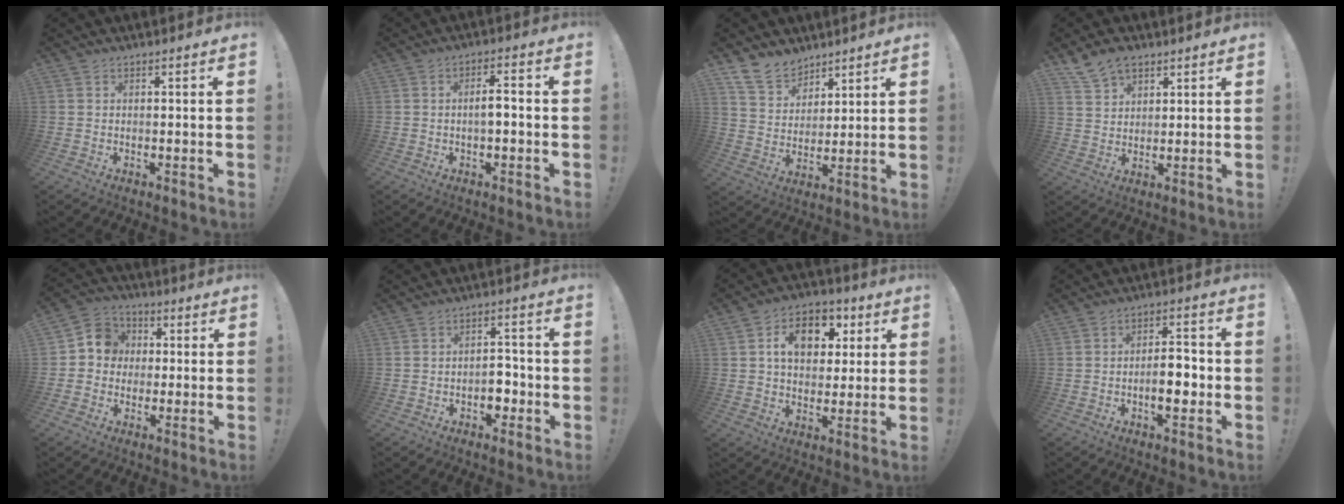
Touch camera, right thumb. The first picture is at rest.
{"total": 3.9, "force": [-1.1, 1.0, 3.6], "torque": [-0.059, 0.007, -0.022]}
{"total": 10.8, "force": [8.6, 6.2, 2.0], "torque": [-0.043, -0.061, 0.170]}
{"total": 7.4, "force": [5.5, 4.2, 2.7], "torque": [-0.048, -0.026, 0.106]}
{"total": 8.5, "force": [0.2, 7.9, 3.1], "torque": [-0.034, 0.017, 0.009]}
{"total": 5.1, "force": [-1.8, 3.5, 3.2], "torque": [-0.034, 0.008, -0.032]}
{"total": 12.7, "force": [4.2, 9.3, 7.5], "torque": [-0.100, -0.008, 0.077]}
{"total": 8.3, "force": [-2.6, 3.5, 7.1], "torque": [-0.109, 0.012, -0.045]}